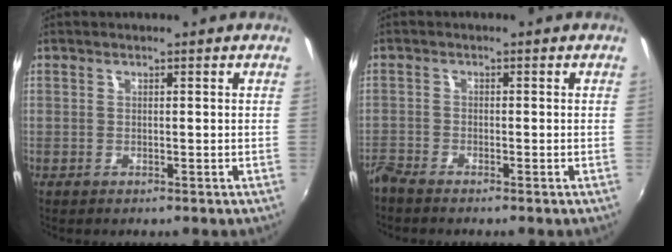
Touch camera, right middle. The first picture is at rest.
{"total": 3.1, "force": [-2.9, 0.3, 1.0], "torque": [-0.035, -0.013, -0.062]}